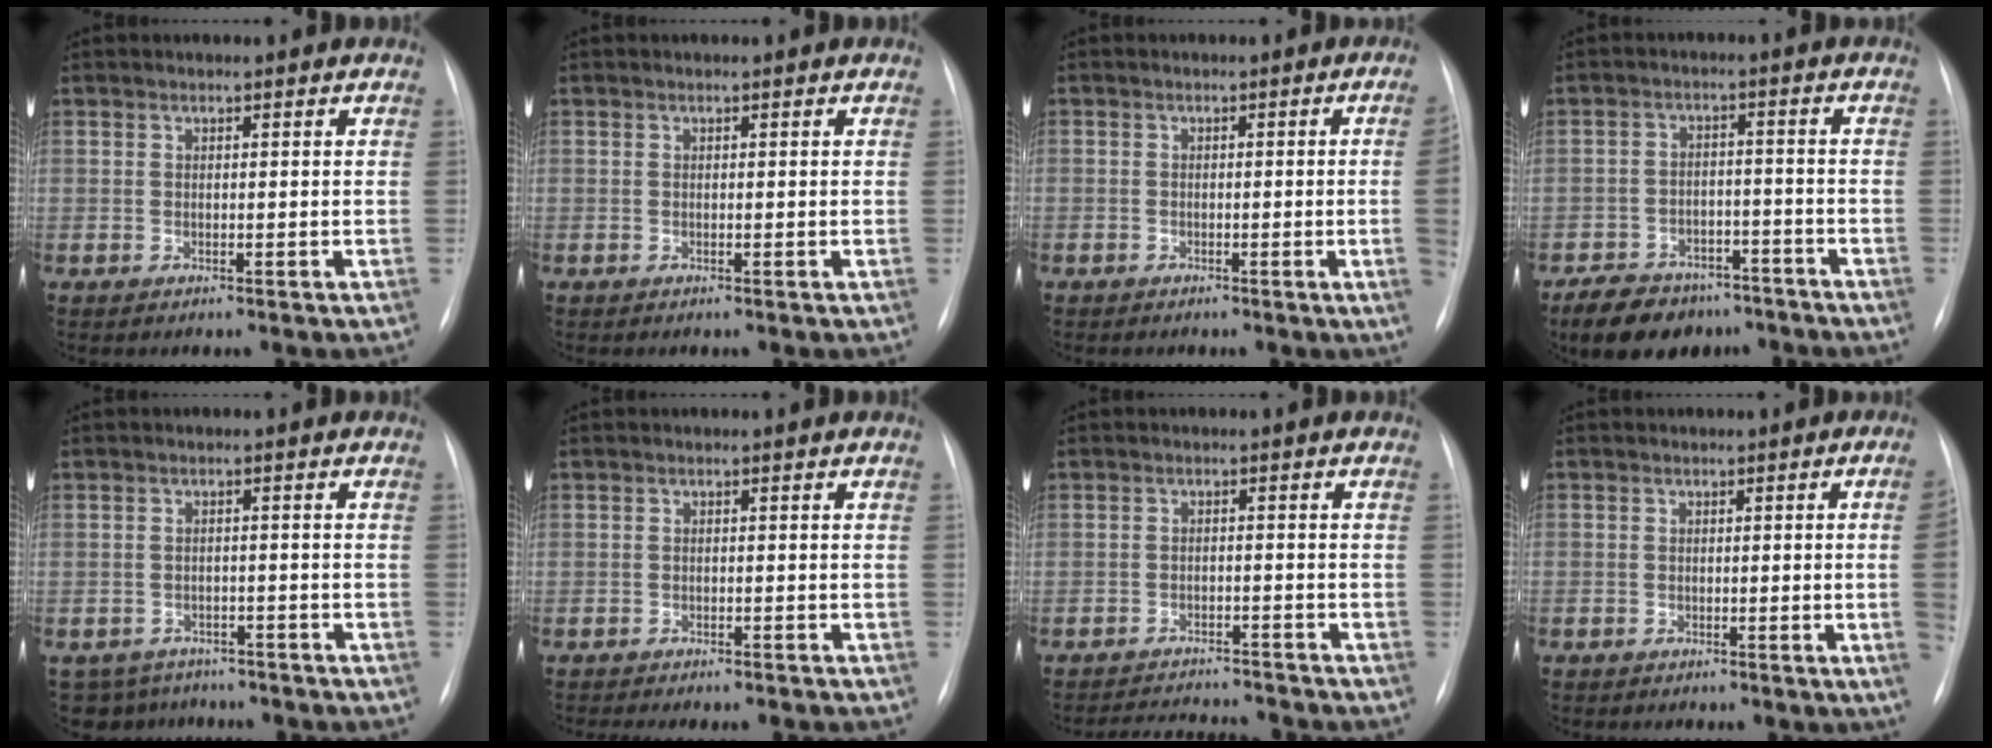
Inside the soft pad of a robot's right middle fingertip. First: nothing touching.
{"total": 0.0}
{"total": 3.4, "force": [-0.8, -0.7, 3.3], "torque": [-0.040, -0.003, -0.015]}
{"total": 11.5, "force": [-8.9, 6.1, 4.0], "torque": [-0.065, 0.007, -0.134]}
{"total": 7.0, "force": [-5.9, 3.6, 0.3], "torque": [-0.007, 0.013, -0.074]}
{"total": 5.7, "force": [-5.1, 1.3, 2.0], "torque": [-0.016, -0.001, -0.066]}
{"total": 8.8, "force": [-8.6, 1.1, 1.8], "torque": [-0.028, 0.002, -0.120]}
{"total": 3.5, "force": [-0.8, -0.7, 3.3], "torque": [-0.040, -0.003, -0.014]}